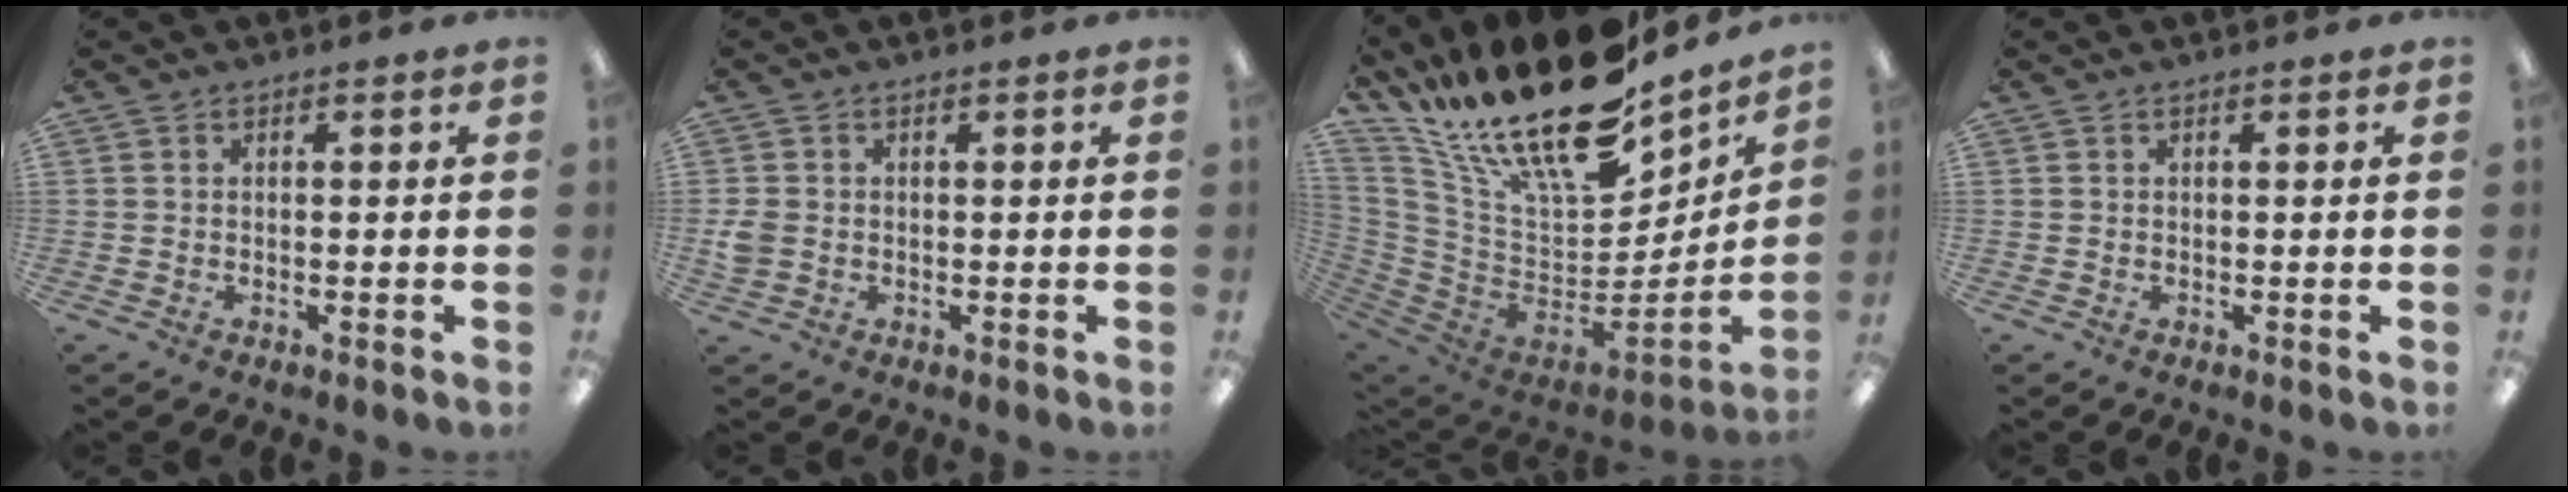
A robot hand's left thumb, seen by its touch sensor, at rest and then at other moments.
{"total": 3.0, "force": [-0.2, 2.5, 1.6], "torque": [-0.020, 0.003, -0.005]}
{"total": 26.1, "force": [18.1, 9.9, 16.0], "torque": [-0.308, -0.127, 0.316]}
{"total": 0.0}